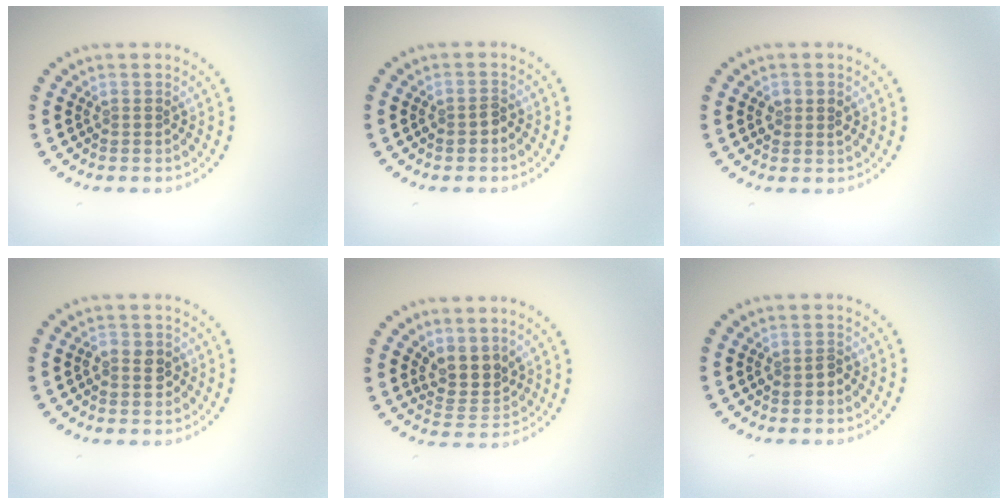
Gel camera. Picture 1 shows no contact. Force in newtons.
{"total": 1.2, "press": 1.1, "slide": 0.3}
{"total": 1.5, "press": 1.5, "slide": 0.3}
{"total": 1.9, "press": 1.9, "slide": 0.5}
{"total": 3.0, "press": 2.3, "slide": 1.8}
{"total": 1.2, "press": 1.1, "slide": 0.3}